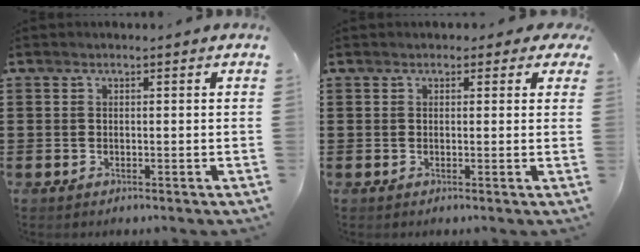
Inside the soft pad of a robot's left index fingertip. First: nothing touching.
{"total": 1.2, "force": [0.8, 0.9, 0.4], "torque": [-0.003, 0.005, 0.011]}